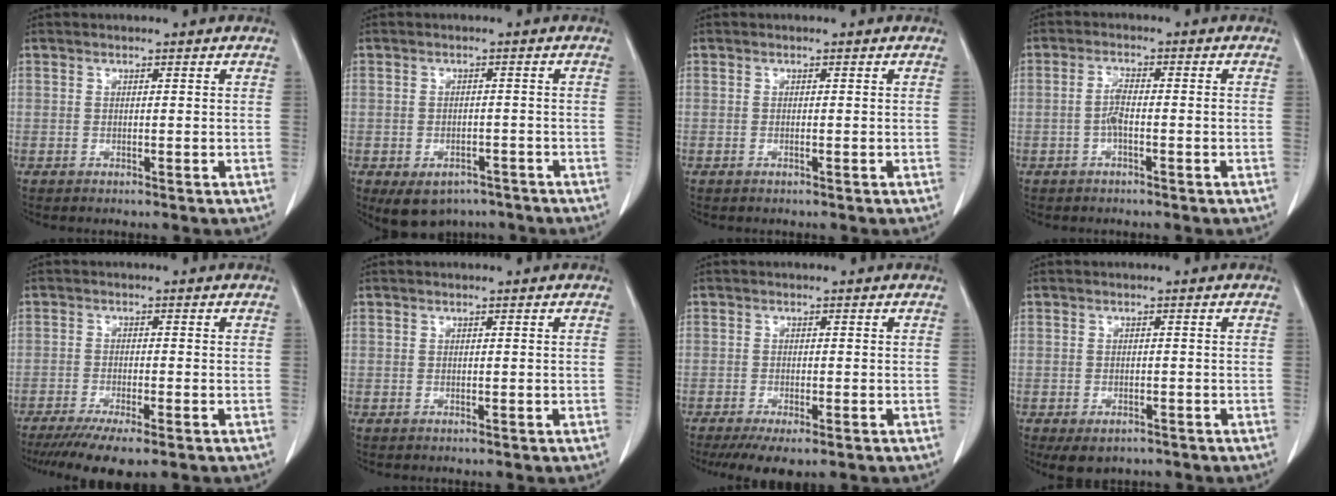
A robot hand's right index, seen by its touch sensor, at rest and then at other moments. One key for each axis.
{"total": 6.7, "fx": -4.7, "fy": 4.0, "fz": 2.5, "tx": -0.035, "ty": 0.004, "tz": -0.061}
{"total": 0.0}
{"total": 2.8, "fx": -0.8, "fy": 0.6, "fz": 2.6, "tx": -0.053, "ty": 0.005, "tz": -0.017}
{"total": 7.7, "fx": -5.5, "fy": 0.9, "fz": 5.3, "tx": -0.082, "ty": -0.017, "tz": -0.089}
{"total": 0.0}
{"total": 5.3, "fx": -3.6, "fy": 1.6, "fz": 3.6, "tx": -0.054, "ty": -0.012, "tz": -0.056}
{"total": 4.0, "fx": -2.7, "fy": 2.1, "fz": 2.0, "tx": -0.032, "ty": -0.006, "tz": -0.035}